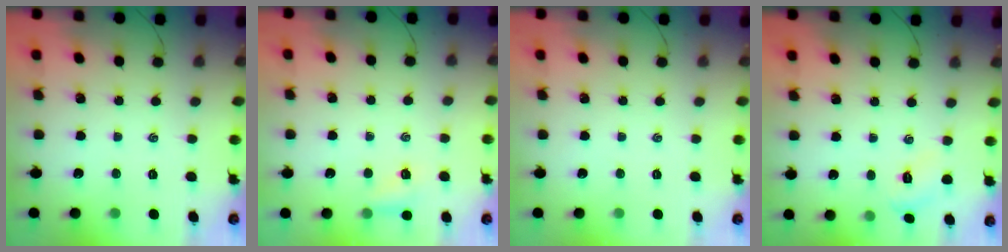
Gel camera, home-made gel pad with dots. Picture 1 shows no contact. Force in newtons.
{"total": 4.0, "press": 3.9, "slide": 1.0}
{"total": 0.0}
{"total": 3.5, "press": 3.4, "slide": 0.9}